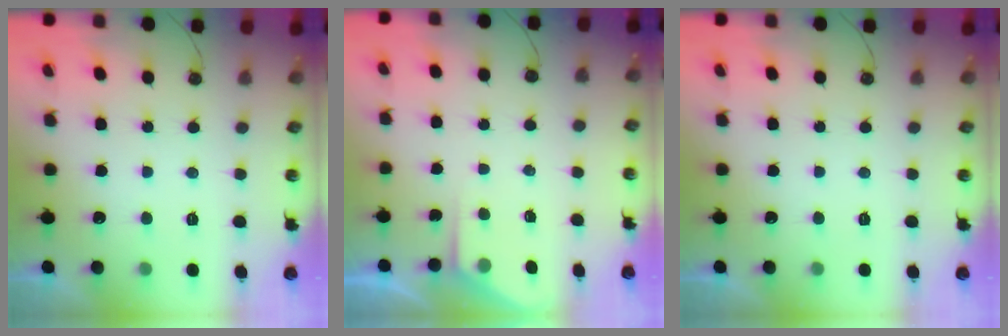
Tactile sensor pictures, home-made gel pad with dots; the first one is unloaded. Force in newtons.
{"total": 3.3, "press": 3.3, "slide": 0.4}
{"total": 0.0}